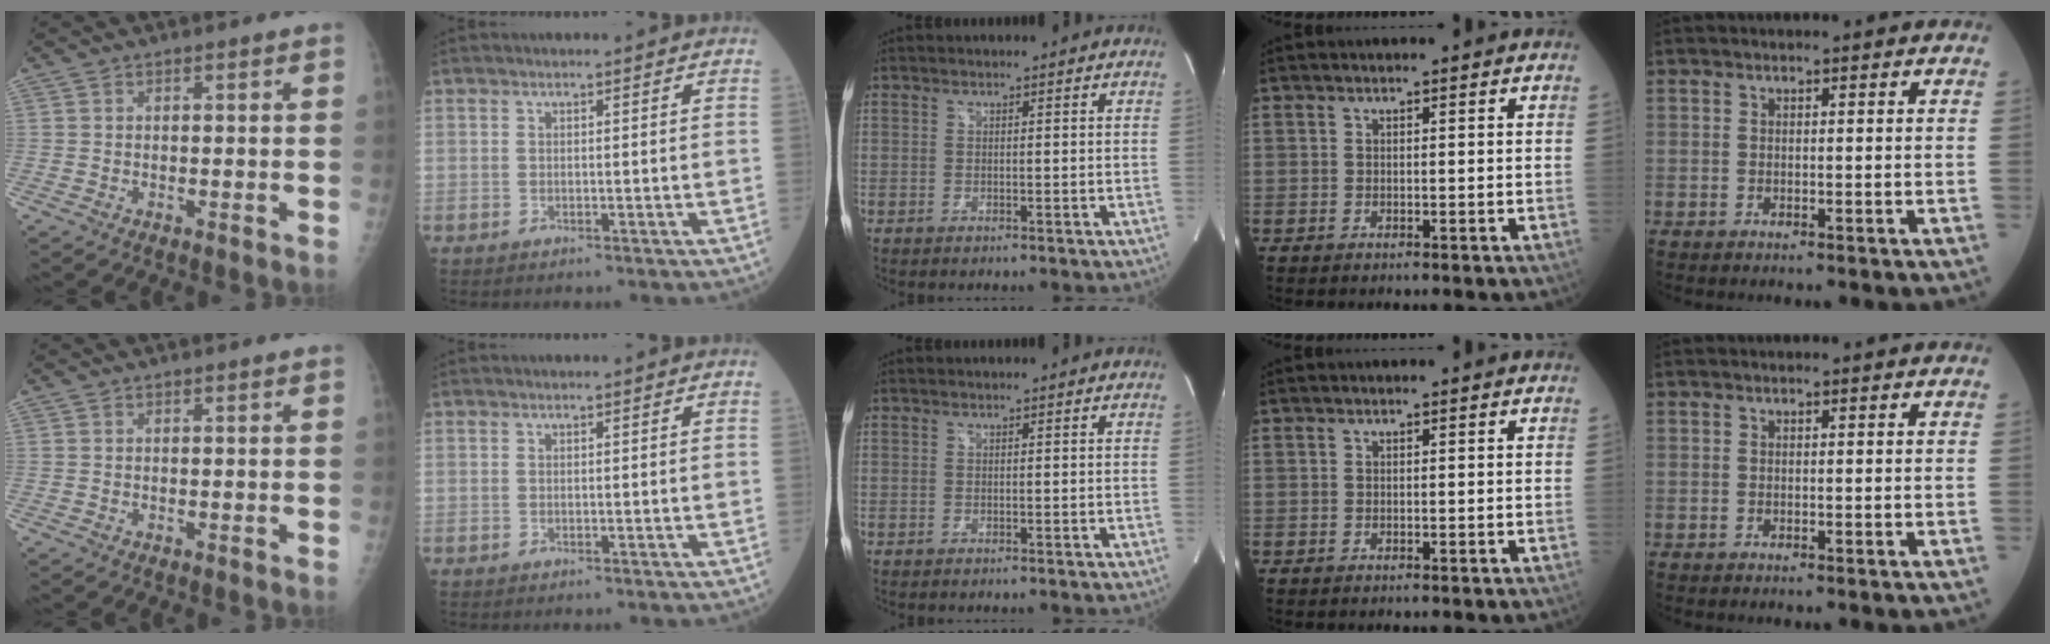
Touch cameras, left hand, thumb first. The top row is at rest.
{}